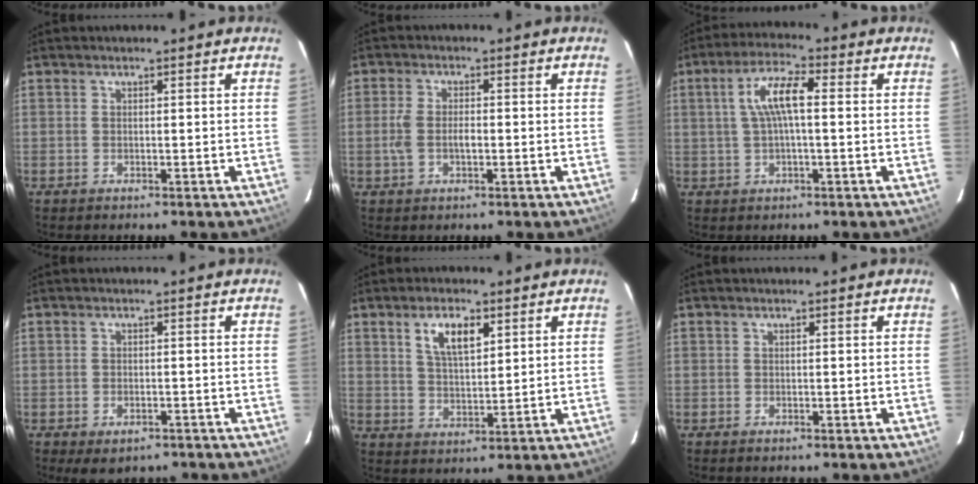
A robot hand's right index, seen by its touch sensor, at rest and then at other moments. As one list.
[{"total": 4.5, "force": [-0.9, 2.4, 3.8], "torque": [-0.079, 0.001, -0.016]}, {"total": 7.4, "force": [0.9, 1.9, 7.1], "torque": [-0.136, 0.014, 0.018]}, {"total": 4.4, "force": [-2.7, 2.5, 2.3], "torque": [-0.047, -0.013, -0.033]}, {"total": 6.9, "force": [3.4, 2.8, 5.3], "torque": [-0.096, 0.007, 0.066]}, {"total": 0.0}]